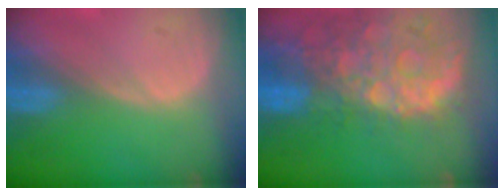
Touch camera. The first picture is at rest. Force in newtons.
{"total": 13.8, "press": 11.2, "slide": 8.1}